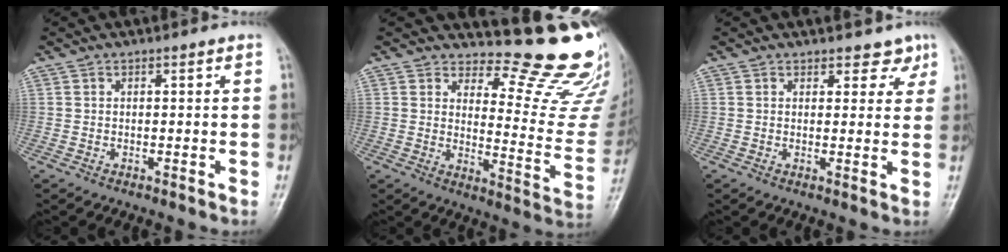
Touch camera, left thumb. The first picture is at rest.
{"total": 17.5, "force": [15.5, 4.4, 6.8], "torque": [-0.036, -0.180, 0.181]}
{"total": 3.5, "force": [2.6, 2.2, 0.9], "torque": [0.019, -0.014, 0.029]}